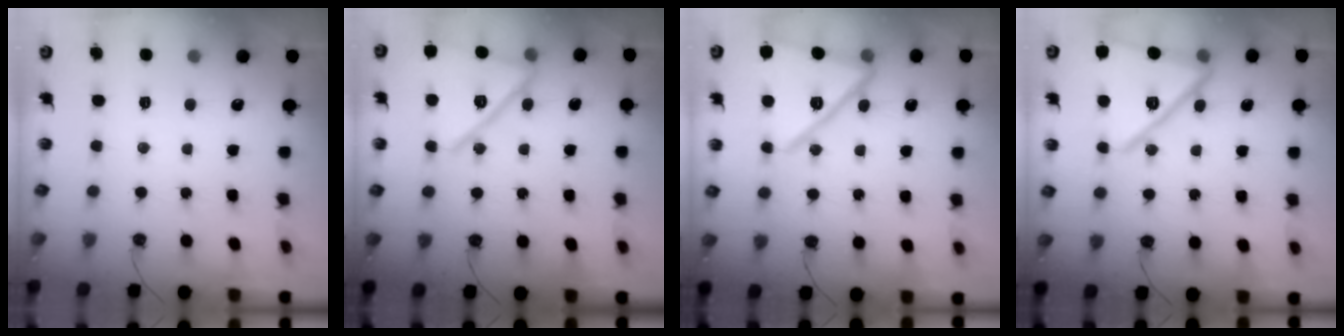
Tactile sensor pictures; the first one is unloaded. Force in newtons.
{"total": 17.4, "press": 17.4, "slide": 1.1}
{"total": 17.2, "press": 16.9, "slide": 2.8}
{"total": 19.5, "press": 19.4, "slide": 1.5}